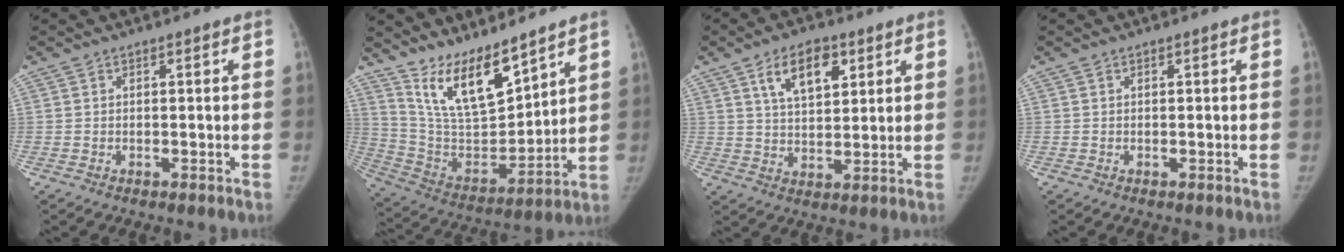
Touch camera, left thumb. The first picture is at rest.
{"total": 15.3, "force": [11.6, 4.8, 8.7], "torque": [-0.124, -0.077, 0.232]}
{"total": 9.5, "force": [4.6, 5.0, 6.6], "torque": [-0.088, -0.018, 0.080]}
{"total": 0.0}